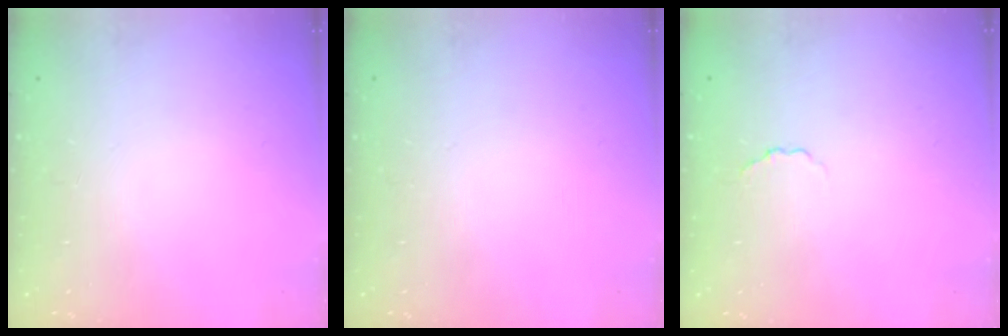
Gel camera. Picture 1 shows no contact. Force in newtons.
{"total": 0.0}
{"total": 1.7, "press": 1.6, "slide": 0.5}